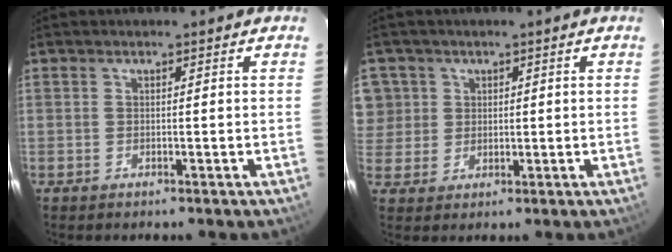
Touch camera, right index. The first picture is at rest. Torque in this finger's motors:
{"motor_torque": [0.09, 0.06, 0.05, 0.04]}